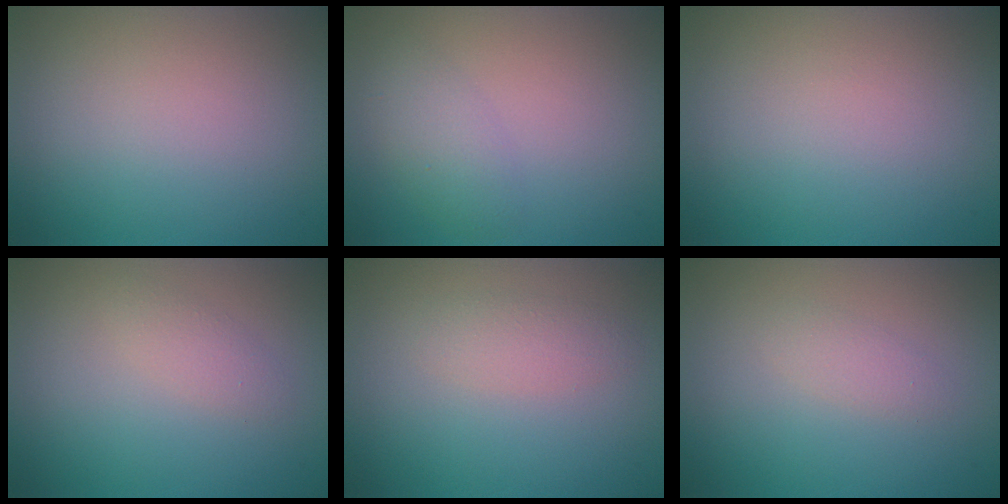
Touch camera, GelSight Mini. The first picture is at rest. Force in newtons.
{"total": 2.0, "press": 2.0, "slide": 0.2}
{"total": 0.0}
{"total": 1.2, "press": 1.2, "slide": 0.1}
{"total": 1.6, "press": 1.6, "slide": 0.1}
{"total": 1.1, "press": 1.1, "slide": 0.0}